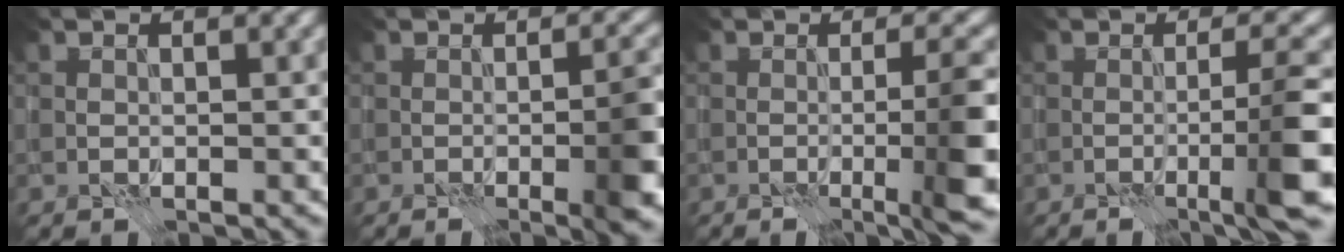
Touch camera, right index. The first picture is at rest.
{"total": 5.9, "force": [-1.9, 1.5, 5.4], "torque": [-0.070, 0.007, -0.029]}
{"total": 7.8, "force": [-2.6, 1.4, 7.3], "torque": [-0.089, 0.008, -0.044]}
{"total": 6.1, "force": [-2.3, 0.5, 5.6], "torque": [-0.078, 0.013, -0.048]}